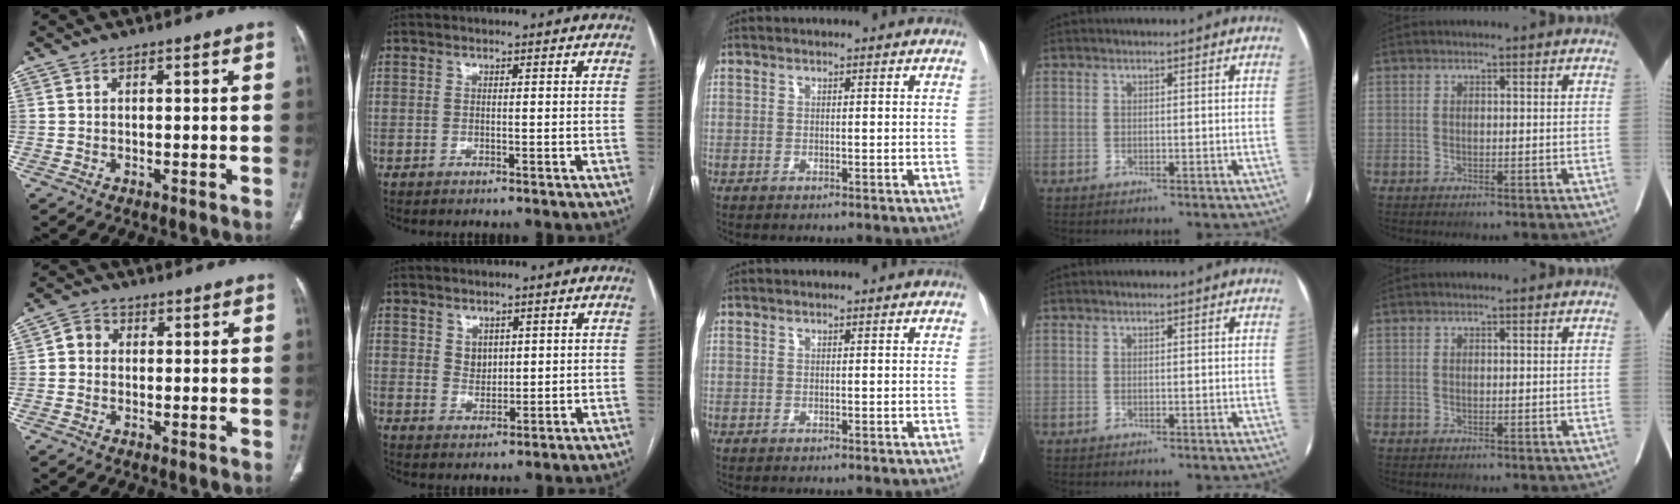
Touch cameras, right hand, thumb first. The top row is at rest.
{"thumb": {"total": 3.3, "force": [0.3, 3.0, 1.4], "torque": [-0.011, 0.009, -0.003]}, "index": {"total": 2.8, "force": [1.3, 2.1, 1.3], "torque": [-0.024, -0.002, 0.031]}}